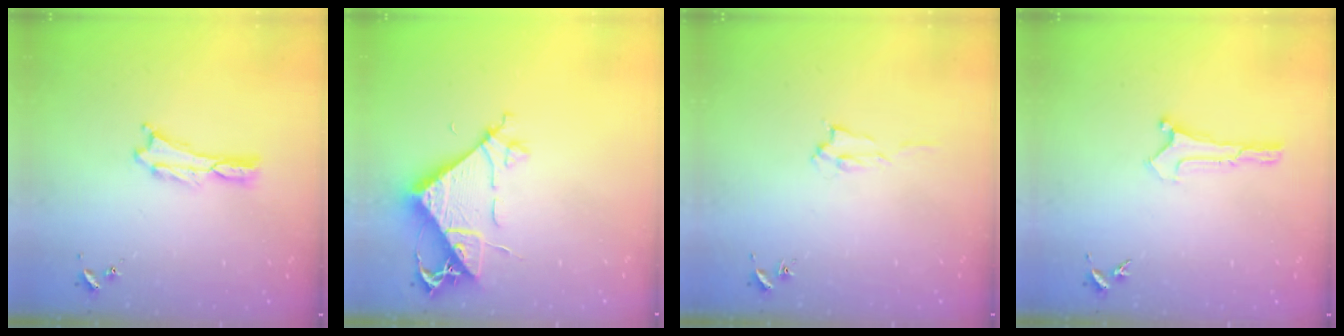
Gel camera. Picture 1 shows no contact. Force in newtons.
{"total": 7.6, "press": 7.5, "slide": 1.2}
{"total": 1.4, "press": 1.4, "slide": 0.2}
{"total": 0.0}